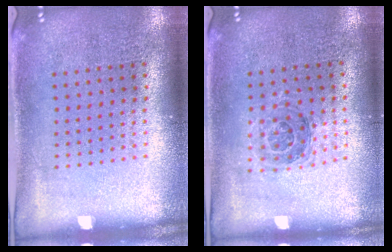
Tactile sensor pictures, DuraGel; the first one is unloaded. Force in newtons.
{"total": 1.1, "press": 1.0, "slide": 0.3}